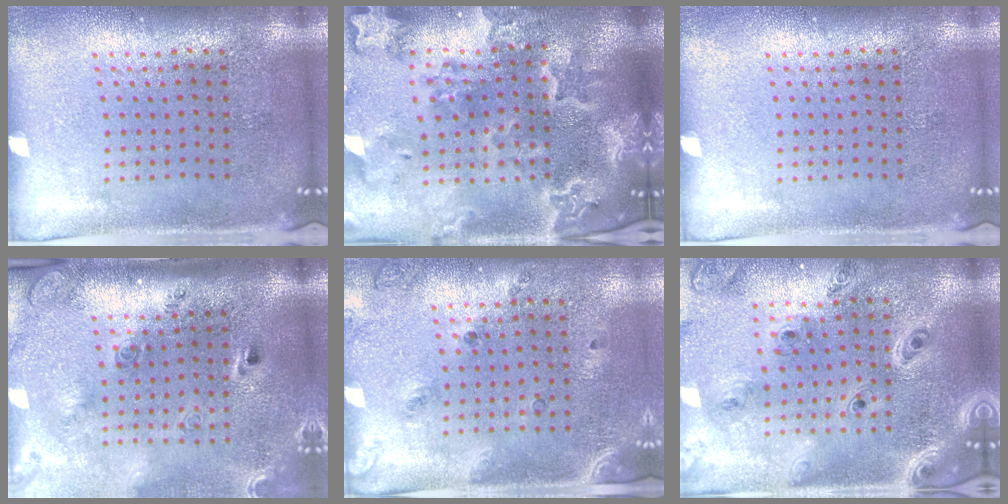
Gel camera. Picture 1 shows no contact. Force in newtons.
{"total": 4.7, "press": 3.8, "slide": 2.8}
{"total": 0.0}
{"total": 2.9, "press": 2.0, "slide": 2.1}
{"total": 1.6, "press": 1.1, "slide": 1.1}
{"total": 2.2, "press": 2.1, "slide": 0.8}